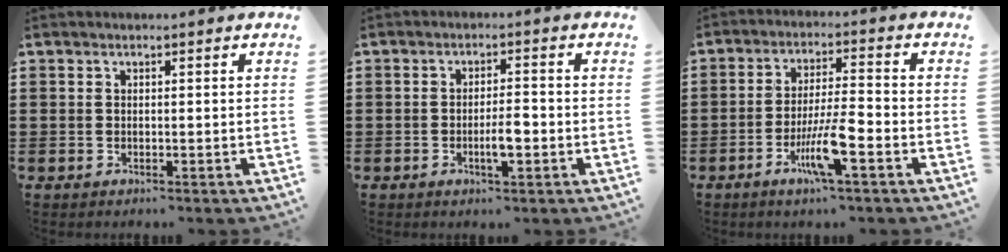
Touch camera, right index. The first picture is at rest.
{"total": 3.9, "force": [-1.1, 1.0, 3.6], "torque": [-0.070, 0.001, -0.023]}
{"total": 7.8, "force": [-3.3, 1.1, 6.9], "torque": [-0.138, -0.008, -0.063]}